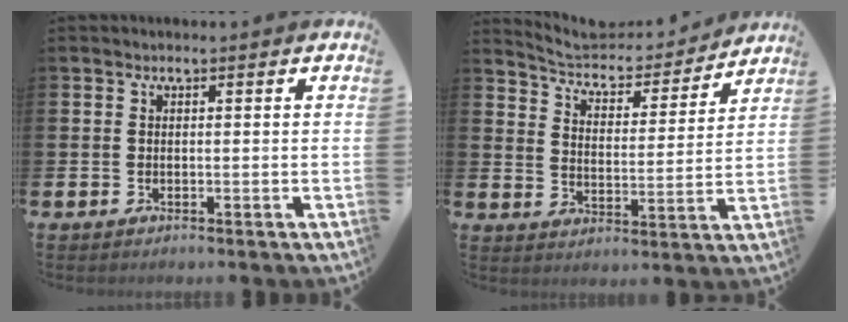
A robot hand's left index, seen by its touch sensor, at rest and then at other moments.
{"total": 6.5, "force": [6.3, 1.2, 1.2], "torque": [-0.053, -0.054, 0.105]}